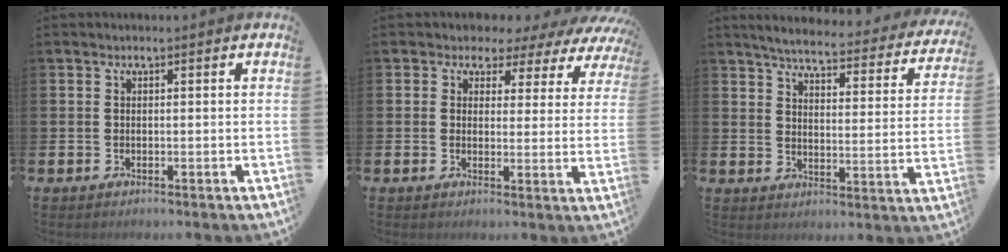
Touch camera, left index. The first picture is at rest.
{"total": 2.6, "force": [1.7, 2.0, 0.2], "torque": [-0.016, -0.021, 0.018]}
{"total": 5.0, "force": [4.6, 0.6, 1.8], "torque": [-0.049, -0.039, 0.072]}